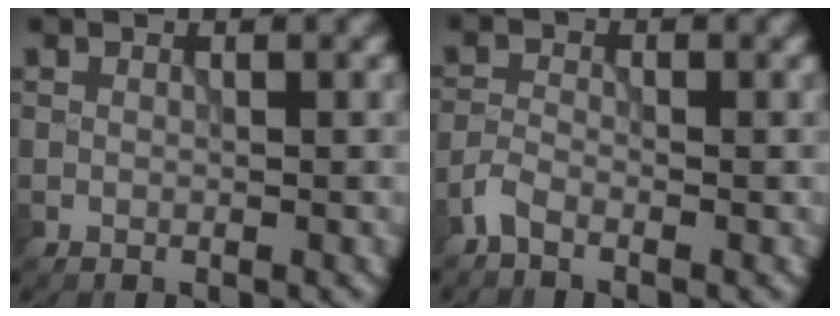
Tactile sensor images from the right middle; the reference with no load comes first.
{"total": 1.6, "force": [-1.3, 0.5, 0.9], "torque": [-0.021, 0.001, -0.037]}